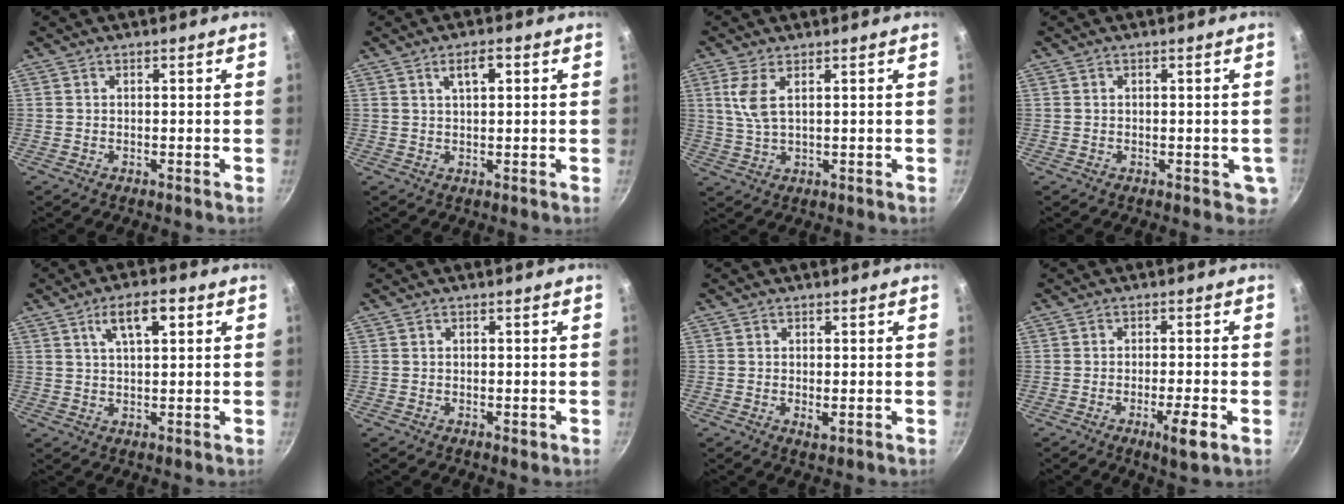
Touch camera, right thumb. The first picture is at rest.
{"total": 3.8, "force": [1.6, 1.5, 3.1], "torque": [-0.046, 0.005, 0.028]}
{"total": 5.2, "force": [2.0, 1.8, 4.4], "torque": [-0.096, -0.010, 0.043]}
{"total": 2.4, "force": [-0.1, 1.8, 1.6], "torque": [-0.014, -0.001, -0.001]}
{"total": 7.3, "force": [3.1, 2.9, 6.0], "torque": [-0.091, 0.001, 0.053]}
{"total": 0.8, "force": [0.0, 0.6, 0.5], "torque": [-0.004, 0.001, -0.001]}
{"total": 1.5, "force": [-0.1, 0.7, 1.3], "torque": [-0.025, -0.004, 0.000]}
{"total": 5.4, "force": [-2.2, 0.7, 4.9], "torque": [-0.083, 0.007, -0.031]}